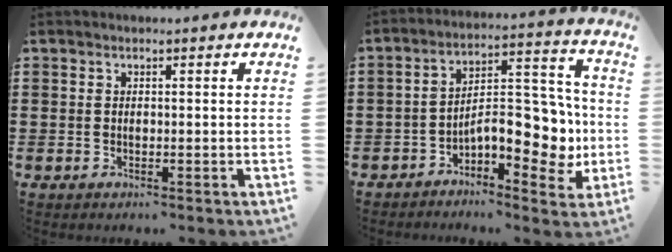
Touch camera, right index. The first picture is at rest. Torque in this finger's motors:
{"motor_torque": [1.35, -0.79, 0.31, 0.14]}